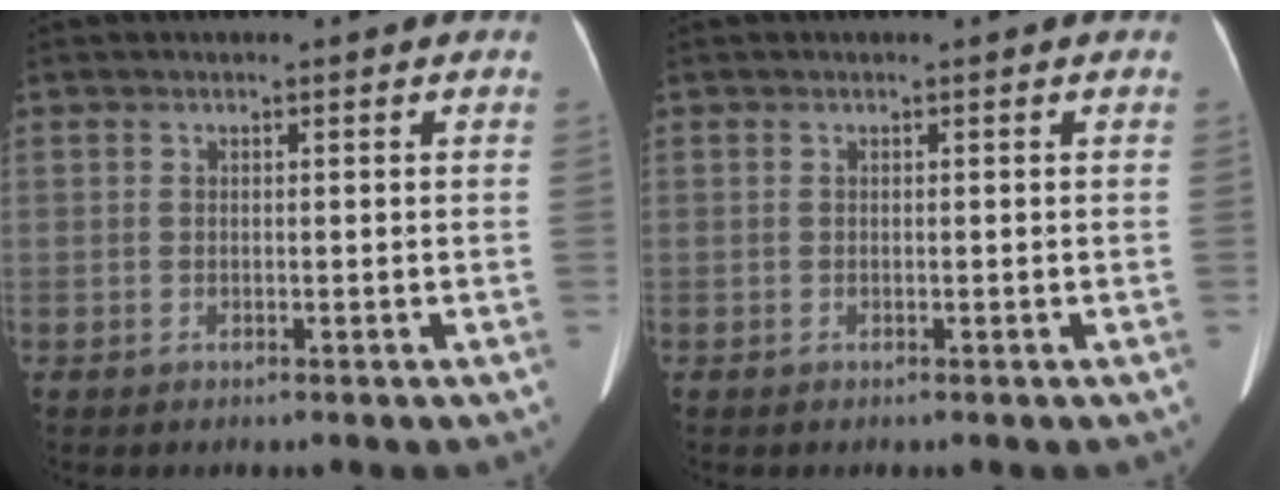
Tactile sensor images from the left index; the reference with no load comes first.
{"total": 0.0}